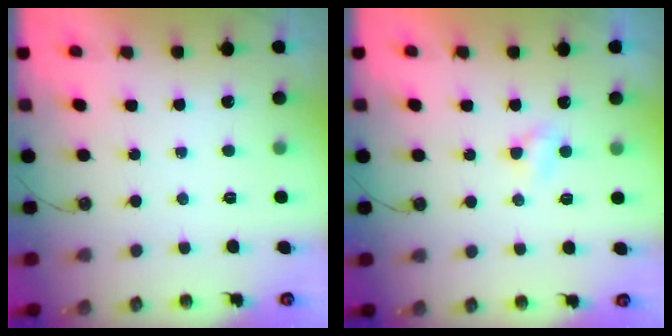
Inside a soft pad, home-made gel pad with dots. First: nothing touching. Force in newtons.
{"total": 2.0, "press": 2.0, "slide": 0.3}